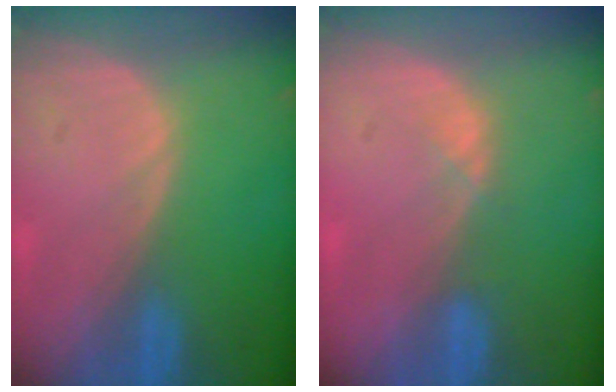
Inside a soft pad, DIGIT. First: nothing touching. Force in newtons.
{"total": 1.4, "press": 1.2, "slide": 0.7}